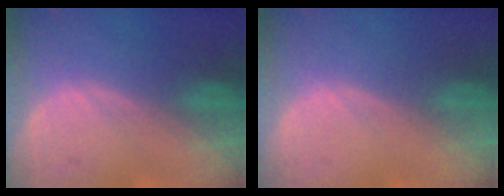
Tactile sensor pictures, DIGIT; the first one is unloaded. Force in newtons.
{"total": 0.0}